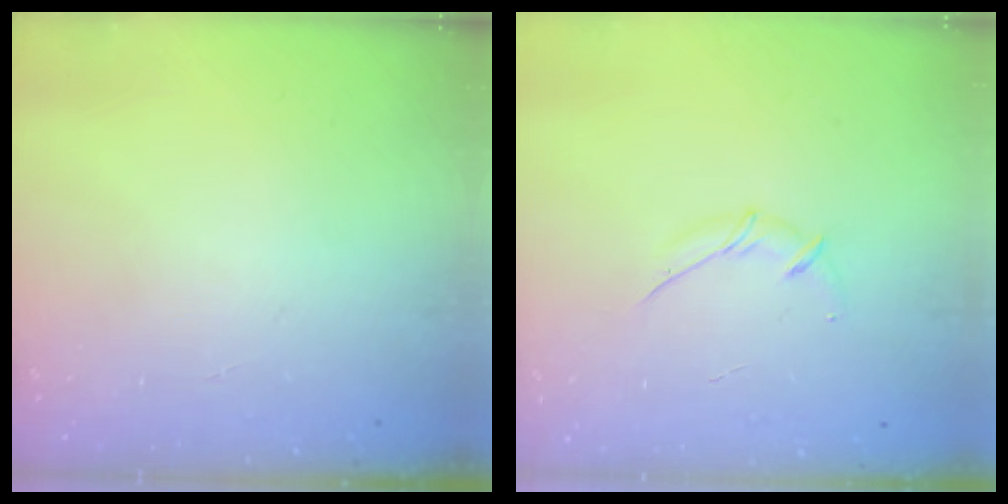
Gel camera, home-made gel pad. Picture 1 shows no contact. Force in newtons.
{"total": 5.2, "press": 5.1, "slide": 0.6}